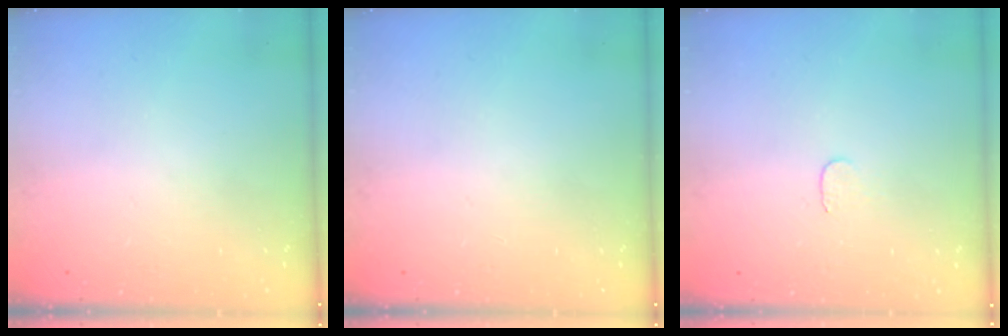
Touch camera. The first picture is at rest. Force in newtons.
{"total": 0.0}
{"total": 3.0, "press": 3.0, "slide": 0.3}